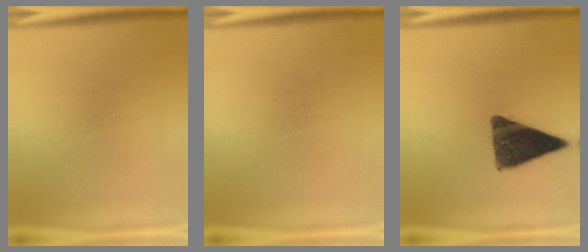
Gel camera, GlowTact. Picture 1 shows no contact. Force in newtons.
{"total": 0.0}
{"total": 12.9}